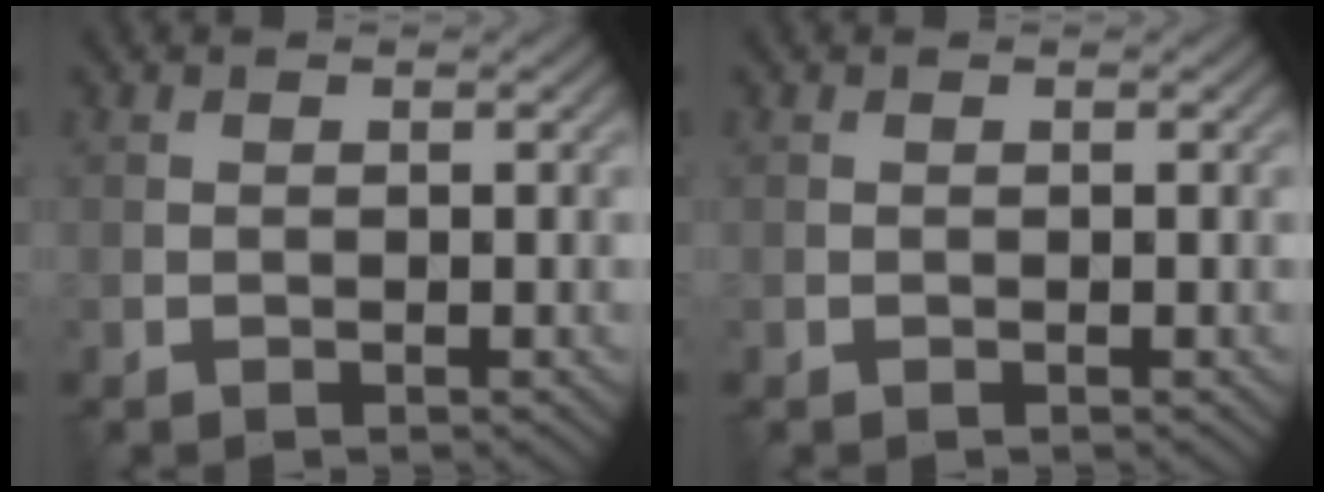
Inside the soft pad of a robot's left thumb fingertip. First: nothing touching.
{"total": 0.0}